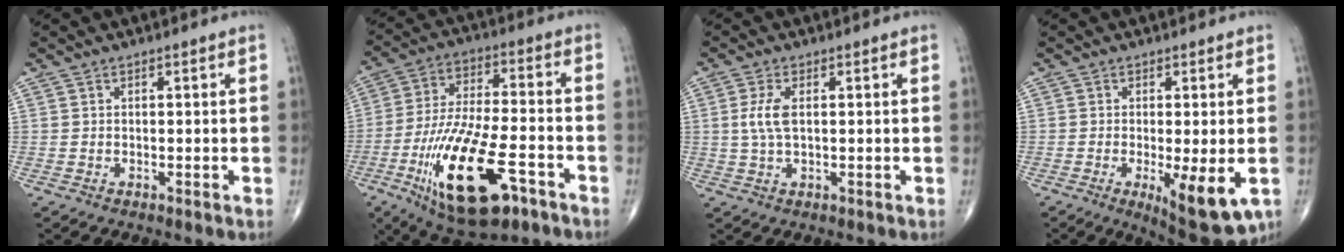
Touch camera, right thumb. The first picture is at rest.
{"total": 21.8, "force": [-9.4, 8.2, 17.8], "torque": [-0.360, 0.021, -0.154]}
{"total": 4.4, "force": [0.6, 1.9, 3.9], "torque": [-0.096, 0.001, 0.014]}
{"total": 9.8, "force": [-2.7, 2.8, 9.0], "torque": [-0.126, -0.023, -0.033]}